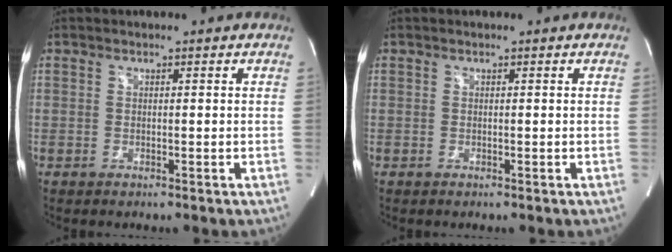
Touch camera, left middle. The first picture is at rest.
{"total": 0.0}